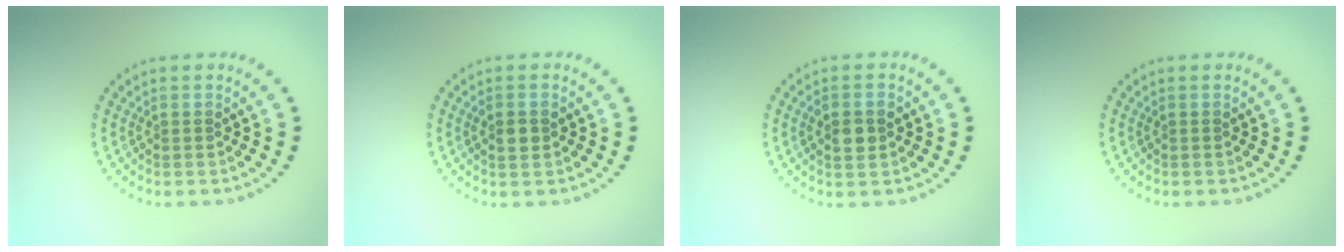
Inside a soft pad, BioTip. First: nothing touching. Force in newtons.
{"total": 1.5, "press": 1.5, "slide": 0.3}
{"total": 2.5, "press": 2.5, "slide": 0.3}
{"total": 0.0}